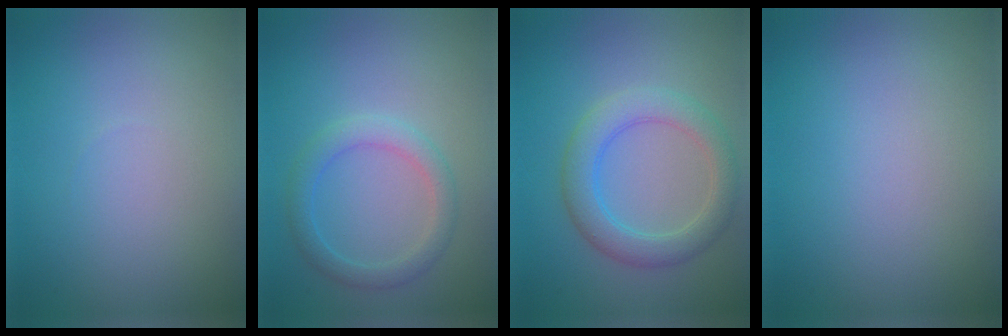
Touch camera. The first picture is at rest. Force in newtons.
{"total": 2.7, "press": 2.7, "slide": 0.1}
{"total": 4.2, "press": 4.2, "slide": 0.3}
{"total": 0.0}